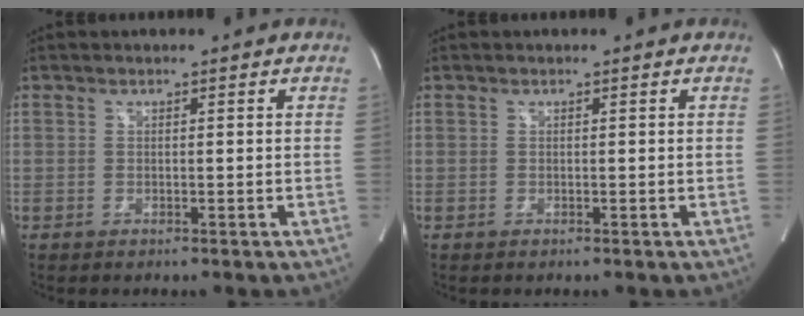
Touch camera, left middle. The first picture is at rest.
{"total": 0.0}